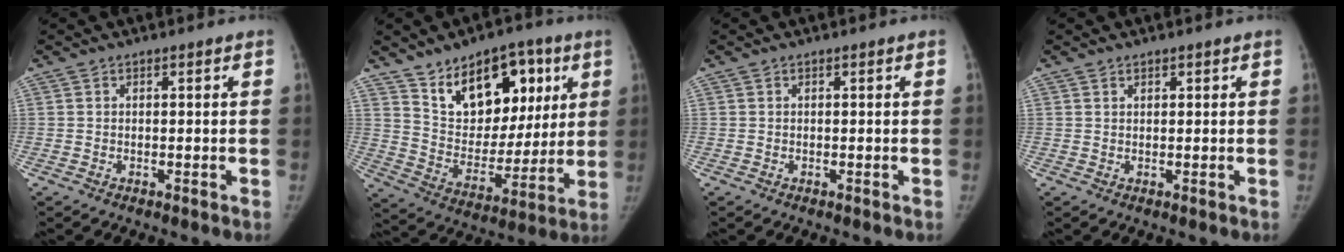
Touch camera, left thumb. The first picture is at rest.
{"total": 19.2, "force": [9.5, 11.7, 11.9], "torque": [-0.125, -0.041, 0.161]}
{"total": 0.0}
{"total": 0.5, "force": [0.4, 0.3, 0.1], "torque": [0.005, -0.003, 0.004]}